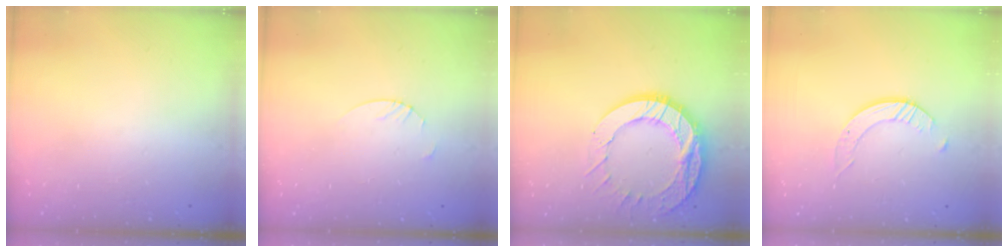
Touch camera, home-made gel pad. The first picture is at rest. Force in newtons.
{"total": 1.9, "press": 1.9, "slide": 0.2}
{"total": 16.0, "press": 15.9, "slide": 1.3}
{"total": 2.4, "press": 2.4, "slide": 0.3}